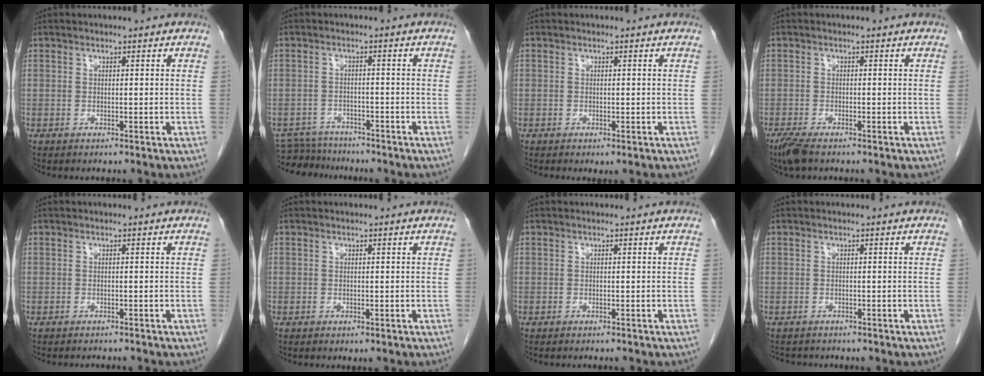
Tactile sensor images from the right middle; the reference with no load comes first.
{"total": 6.2, "force": [-6.0, 1.7, 0.1], "torque": [-0.001, -0.001, -0.099]}
{"total": 0.7, "force": [-0.4, 0.3, 0.6], "torque": [-0.011, -0.004, -0.001]}
{"total": 3.5, "force": [-2.6, 0.8, 2.2], "torque": [-0.050, -0.011, -0.046]}
{"total": 3.0, "force": [-2.9, 0.4, 0.8], "torque": [-0.007, -0.004, -0.034]}
{"total": 0.0}
{"total": 1.6, "force": [-1.5, 0.3, 0.6], "torque": [-0.011, -0.002, -0.016]}
{"total": 3.0, "force": [-2.7, 0.9, 0.6], "torque": [-0.011, -0.008, -0.038]}